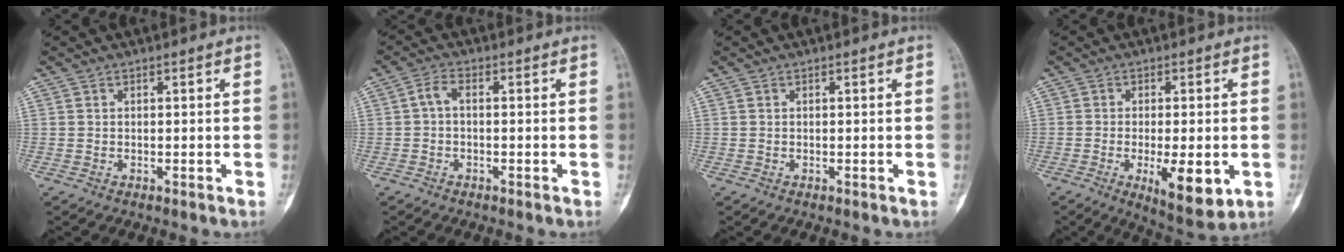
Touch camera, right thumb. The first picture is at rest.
{"total": 2.5, "force": [-0.3, 1.2, 2.2], "torque": [-0.041, 0.009, -0.010]}
{"total": 0.0}
{"total": 9.9, "force": [-2.6, 3.4, 8.9], "torque": [-0.127, -0.020, -0.034]}